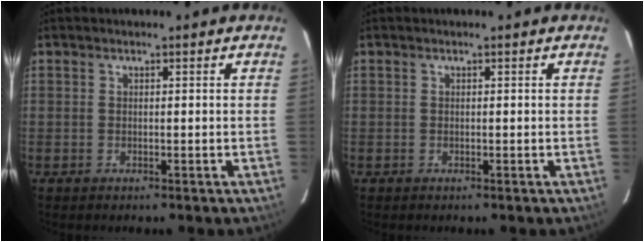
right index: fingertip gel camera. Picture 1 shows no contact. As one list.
[{"total": 0.0}]